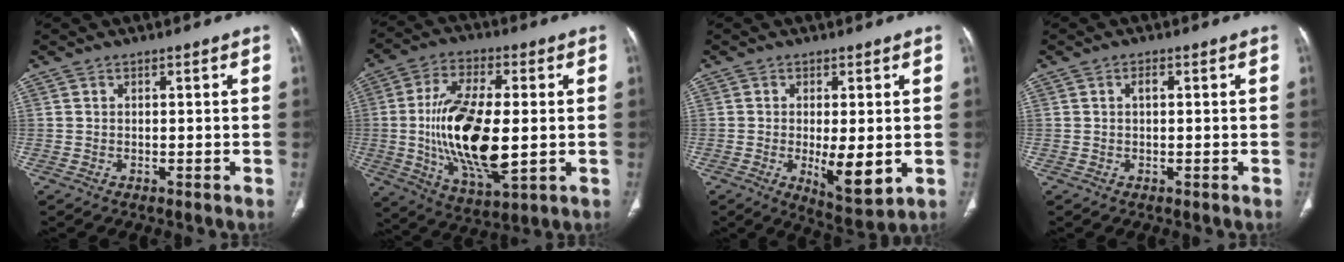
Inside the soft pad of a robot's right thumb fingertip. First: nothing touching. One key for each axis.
{"total": 20.0, "fx": -0.8, "fy": 8.4, "fz": 18.1, "tx": -0.339, "ty": -0.012, "tz": -0.007}
{"total": 8.4, "fx": -1.3, "fy": 3.0, "fz": 7.8, "tx": -0.117, "ty": -0.023, "tz": -0.012}
{"total": 1.5, "fx": 0.3, "fy": 0.6, "fz": 1.3, "tx": -0.025, "ty": 0.002, "tz": 0.006}